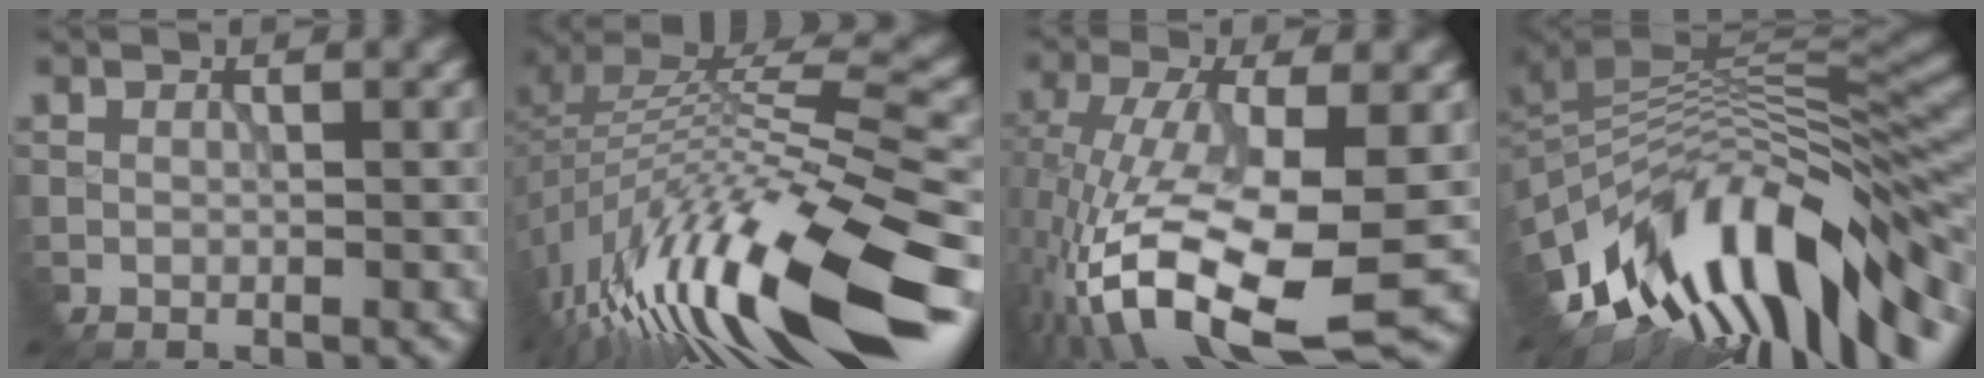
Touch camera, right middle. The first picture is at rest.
{"total": 15.4, "force": [-7.7, 4.1, 12.6], "torque": [-0.230, 0.019, -0.140]}
{"total": 12.6, "force": [-4.1, 4.6, 11.1], "torque": [-0.223, -0.020, -0.072]}
{"total": 14.6, "force": [-6.0, 6.0, 11.9], "torque": [-0.210, 0.014, -0.102]}